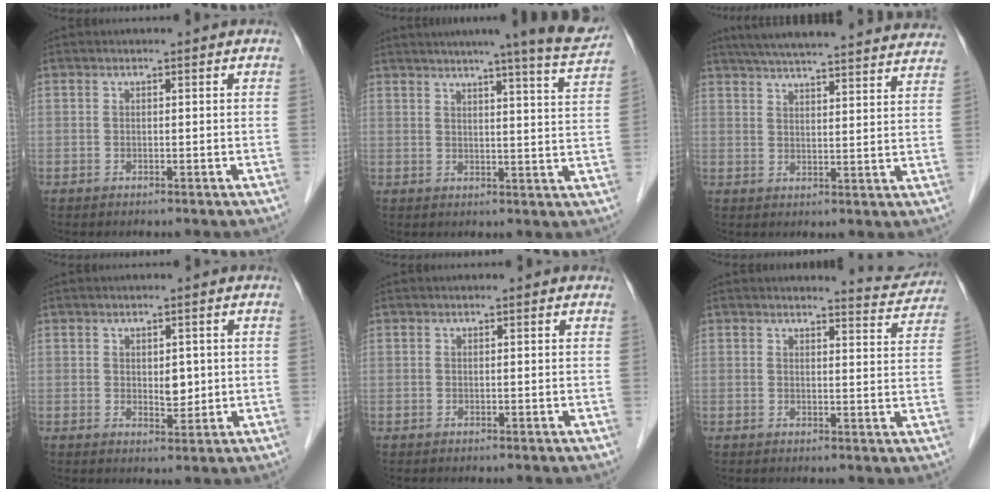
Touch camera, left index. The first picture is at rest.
{"total": 13.9, "force": [12.2, -1.1, 6.6], "torque": [-0.095, -0.040, 0.133]}
{"total": 28.5, "force": [26.2, 2.5, 10.9], "torque": [-0.179, -0.021, 0.325]}
{"total": 2.8, "force": [0.4, 1.7, 2.2], "torque": [-0.031, -0.004, 0.011]}
{"total": 0.7, "force": [0.6, 0.2, 0.4], "torque": [-0.011, 0.007, 0.005]}
{"total": 5.2, "force": [5.2, 0.3, -0.2], "torque": [-0.001, -0.026, 0.047]}